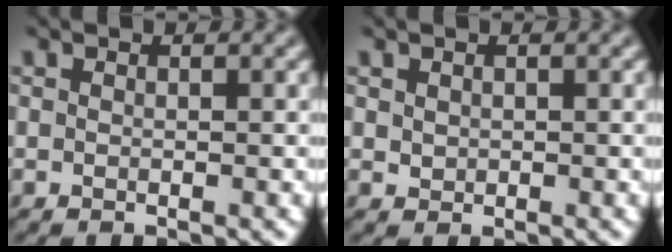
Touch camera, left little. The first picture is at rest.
{"total": 0.6, "force": [0.2, 0.6, 0.2], "torque": [-0.005, -0.002, 0.008]}